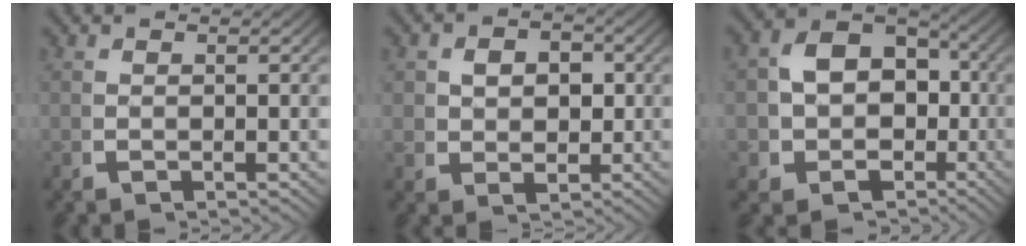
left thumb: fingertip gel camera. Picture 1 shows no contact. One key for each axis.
{"total": 3.6, "fx": 0.6, "fy": 2.9, "fz": 2.1, "tx": -0.039, "ty": -0.017, "tz": 0.022}
{"total": 11.6, "fx": -1.6, "fy": 9.9, "fz": 5.8, "tx": -0.143, "ty": -0.054, "tz": -0.008}